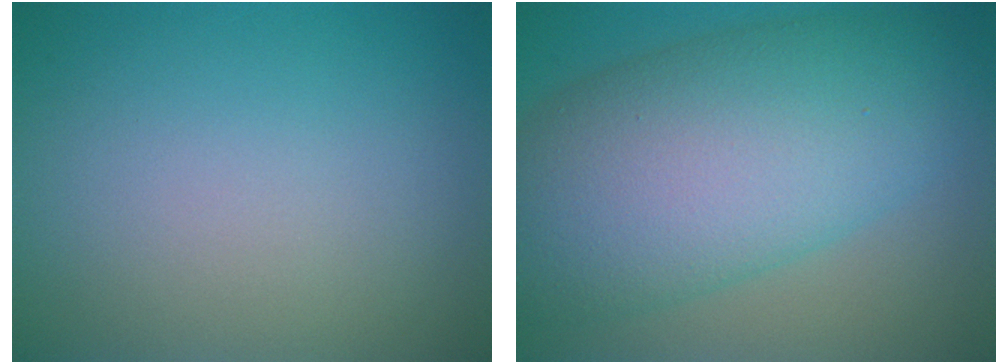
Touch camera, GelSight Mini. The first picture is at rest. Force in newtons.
{"total": 12.1, "press": 12.1, "slide": 0.2}